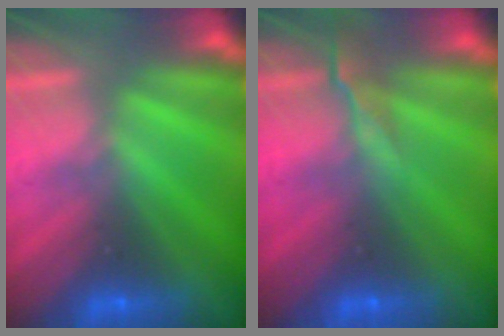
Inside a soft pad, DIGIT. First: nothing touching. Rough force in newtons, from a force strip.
{"total": 2.5}